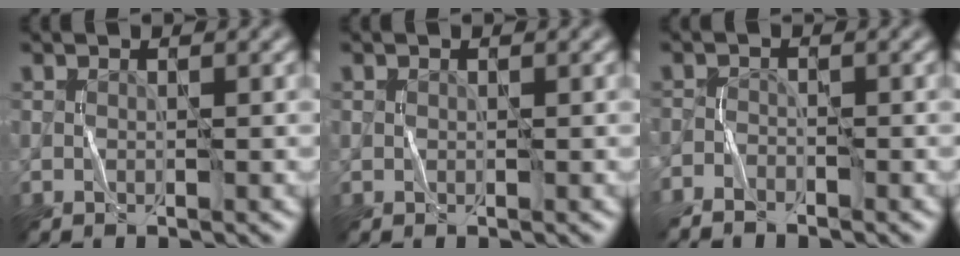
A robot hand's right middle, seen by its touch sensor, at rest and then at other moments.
{"total": 0.0}
{"total": 1.9, "force": [-1.9, 0.2, 0.3], "torque": [-0.015, 0.000, -0.043]}